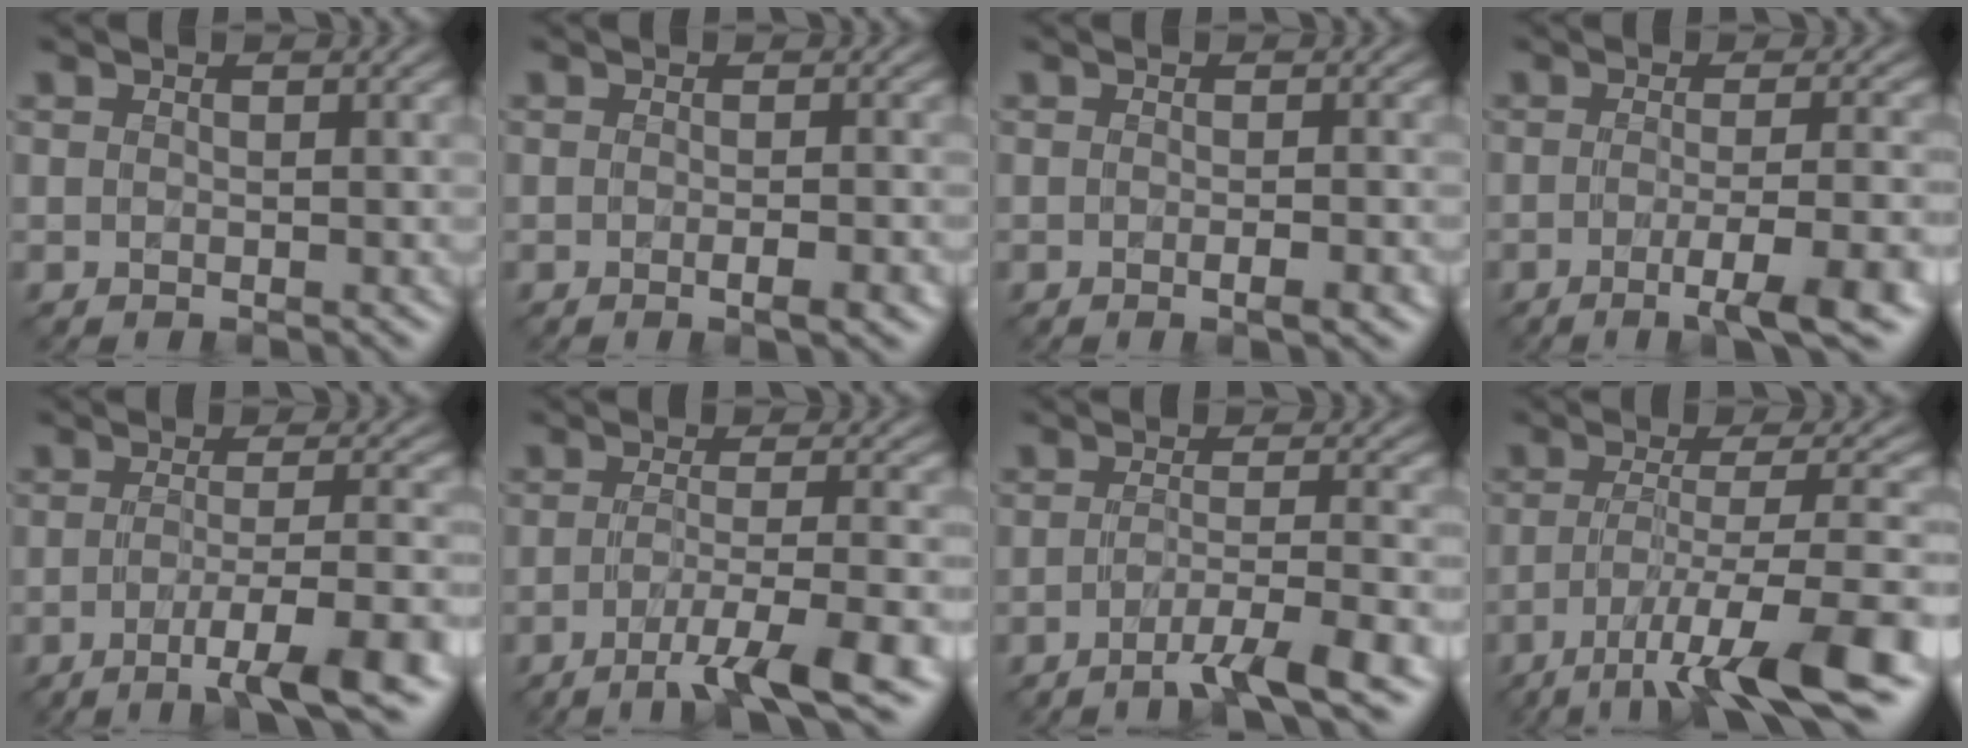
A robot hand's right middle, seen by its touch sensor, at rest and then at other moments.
{"total": 2.7, "force": [-0.9, 0.7, 2.5], "torque": [-0.029, -0.002, -0.012]}
{"total": 2.3, "force": [-0.8, 0.5, 2.1], "torque": [-0.024, -0.002, -0.011]}
{"total": 6.6, "force": [-2.6, 1.2, 5.9], "torque": [-0.084, -0.003, -0.043]}
{"total": 7.5, "force": [-3.3, 1.3, 6.6], "torque": [-0.095, -0.001, -0.057]}
{"total": 7.3, "force": [-3.7, 1.2, 6.2], "torque": [-0.090, -0.002, -0.064]}
{"total": 5.7, "force": [-3.3, 0.8, 4.6], "torque": [-0.063, 0.001, -0.061]}
{"total": 10.1, "force": [-5.3, 2.0, 8.3], "torque": [-0.131, -0.001, -0.086]}